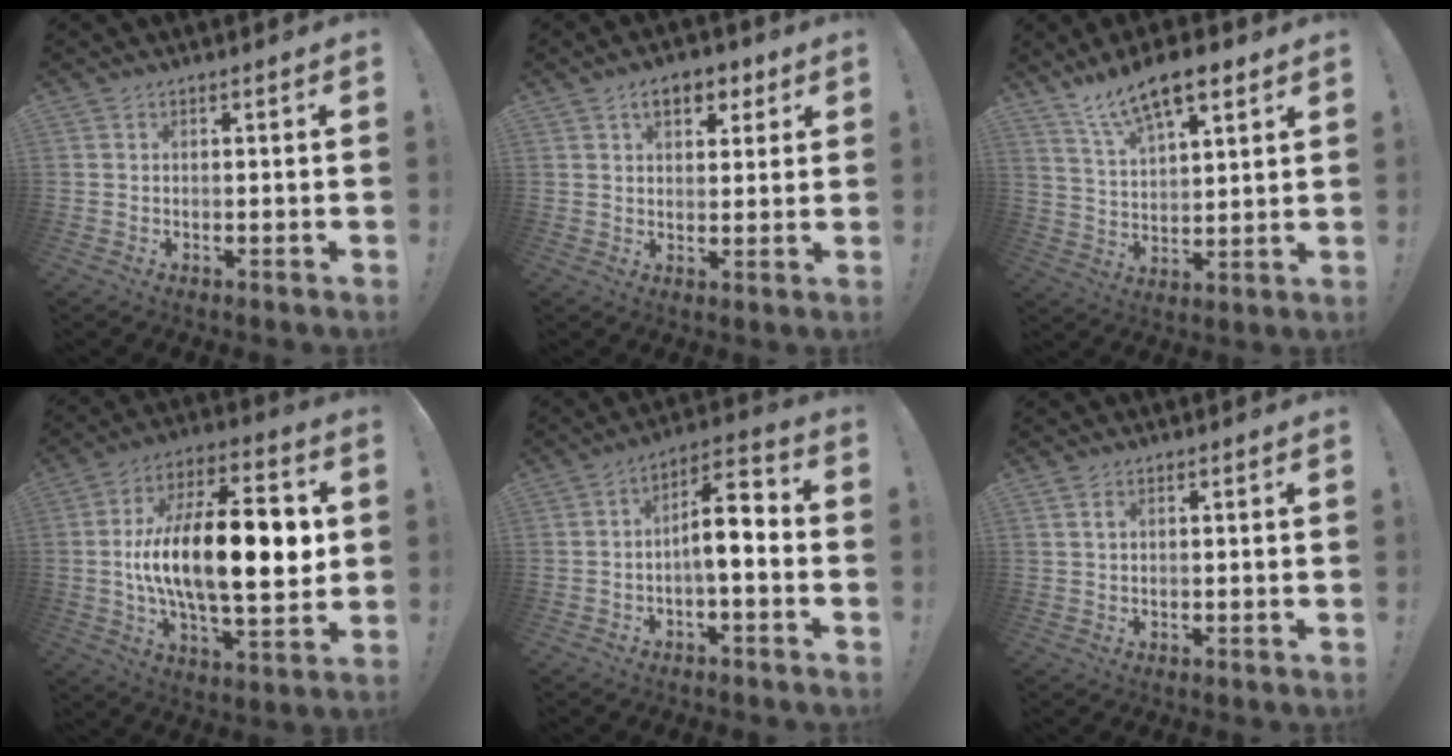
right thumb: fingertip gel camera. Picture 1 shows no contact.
{"total": 7.6, "force": [3.9, 4.6, 4.5], "torque": [-0.060, -0.003, 0.068]}
{"total": 12.6, "force": [8.8, 4.8, 7.7], "torque": [-0.141, -0.038, 0.158]}
{"total": 23.7, "force": [0.9, 9.9, 21.5], "torque": [-0.365, -0.001, 0.010]}
{"total": 9.1, "force": [-1.7, 3.0, 8.4], "torque": [-0.128, 0.006, -0.031]}
{"total": 1.4, "force": [0.7, 0.4, 1.2], "torque": [-0.024, 0.001, 0.012]}